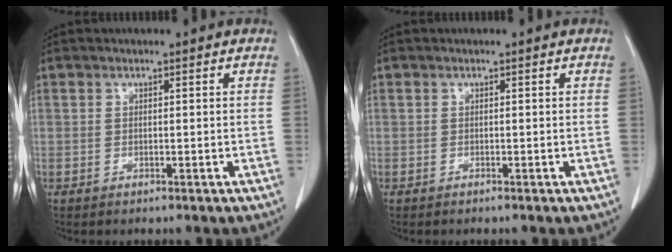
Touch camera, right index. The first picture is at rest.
{"total": 0.0}